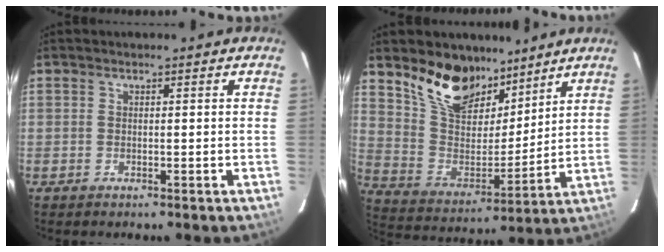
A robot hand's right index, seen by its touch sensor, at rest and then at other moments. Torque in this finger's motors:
{"motor_torque": [0.27, 0.39, 0.46, 0.11]}